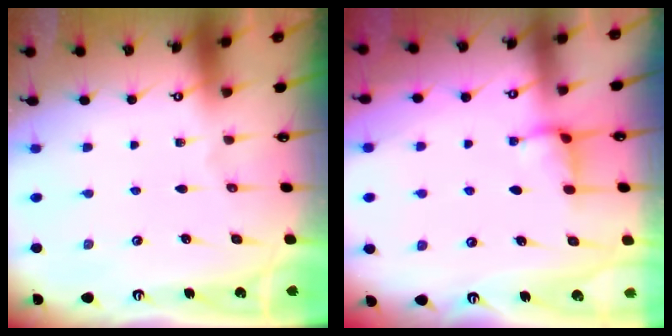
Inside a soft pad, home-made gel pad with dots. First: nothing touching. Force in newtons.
{"total": 2.6, "press": 2.6, "slide": 0.4}